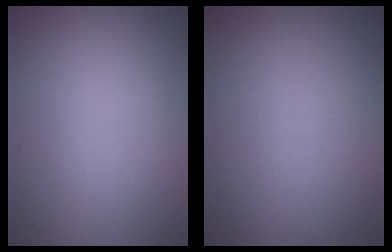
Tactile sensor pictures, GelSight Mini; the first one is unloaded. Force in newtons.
{"total": 0.0}